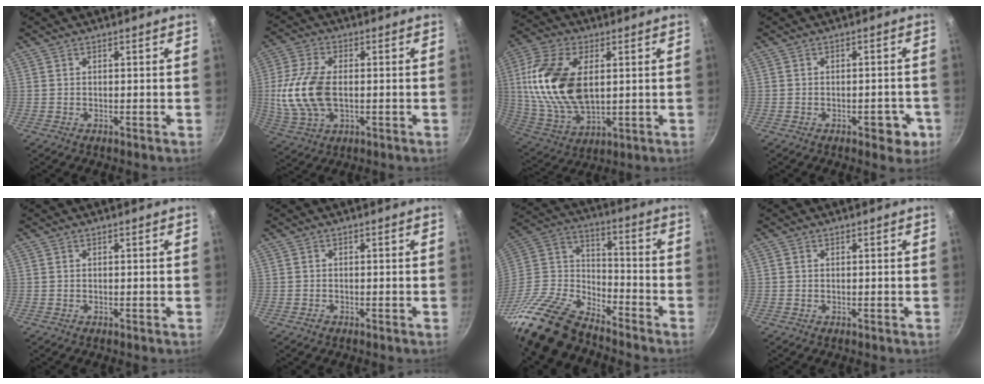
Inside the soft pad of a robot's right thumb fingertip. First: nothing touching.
{"total": 13.1, "force": [-0.5, 7.4, 10.8], "torque": [-0.220, 0.010, -0.011]}
{"total": 19.2, "force": [3.1, 11.0, 15.4], "torque": [-0.293, -0.005, 0.063]}
{"total": 5.1, "force": [-2.0, 2.8, 3.7], "torque": [-0.020, 0.017, -0.020]}
{"total": 0.0}
{"total": 0.9, "force": [-0.6, 0.6, 0.3], "torque": [-0.006, 0.004, -0.011]}
{"total": 20.1, "force": [-15.2, 9.4, 9.2], "torque": [-0.168, 0.084, -0.300]}
{"total": 0.0}